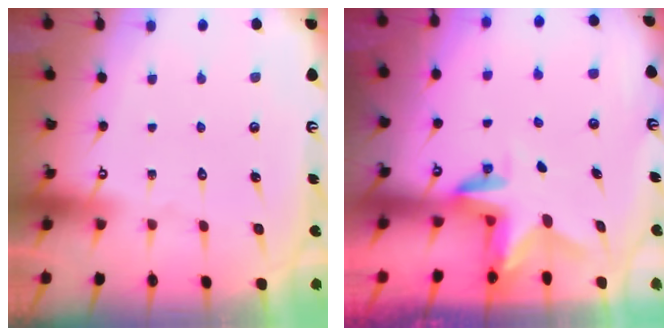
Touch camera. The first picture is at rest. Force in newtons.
{"total": 3.2, "press": 3.2, "slide": 0.2}